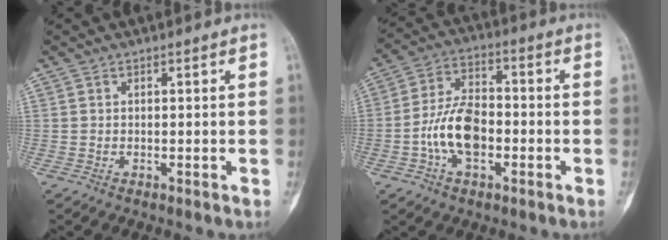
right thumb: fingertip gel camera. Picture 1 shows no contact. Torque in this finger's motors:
{"motor_torque": [0.18, -0.02, 1.11, -0.46, 0.14]}